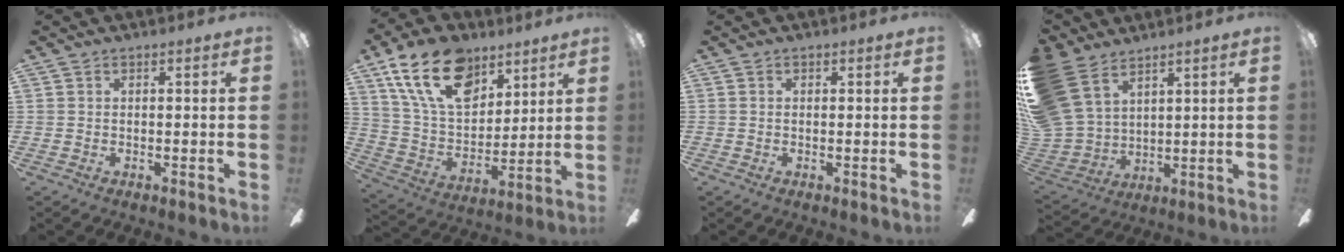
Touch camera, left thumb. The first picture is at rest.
{"total": 20.5, "force": [12.1, 11.8, 11.6], "torque": [-0.206, -0.044, 0.224]}
{"total": 0.0}
{"total": 17.7, "force": [9.3, 11.6, 9.5], "torque": [-0.234, -0.040, 0.181]}